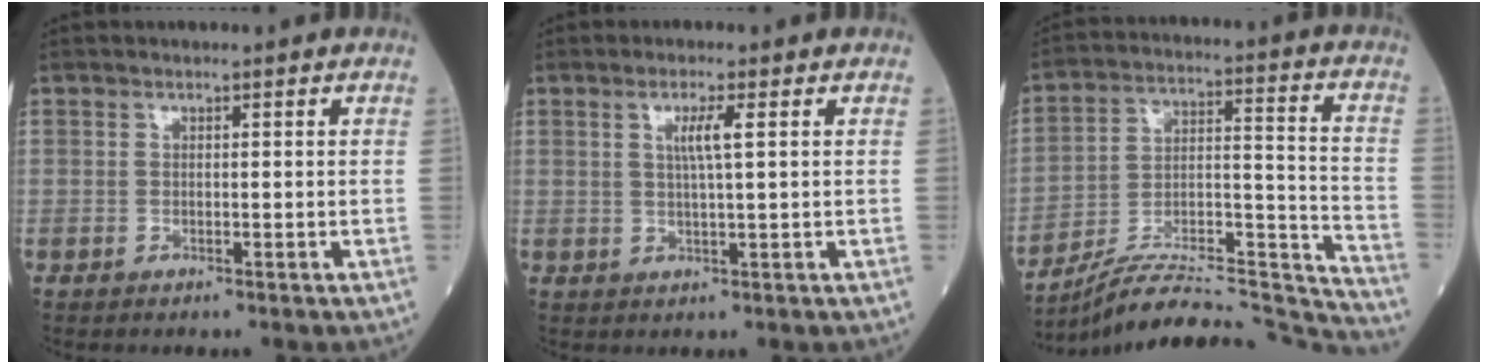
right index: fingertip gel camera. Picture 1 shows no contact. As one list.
[{"total": 3.2, "force": [0.9, -0.2, 3.0], "torque": [-0.058, -0.001, 0.016]}, {"total": 25.3, "force": [-24.4, 0.9, 6.6], "torque": [-0.081, 0.022, -0.369]}]